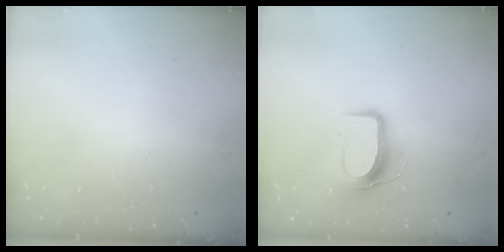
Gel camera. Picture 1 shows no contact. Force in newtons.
{"total": 9.0, "press": 9.0, "slide": 0.8}